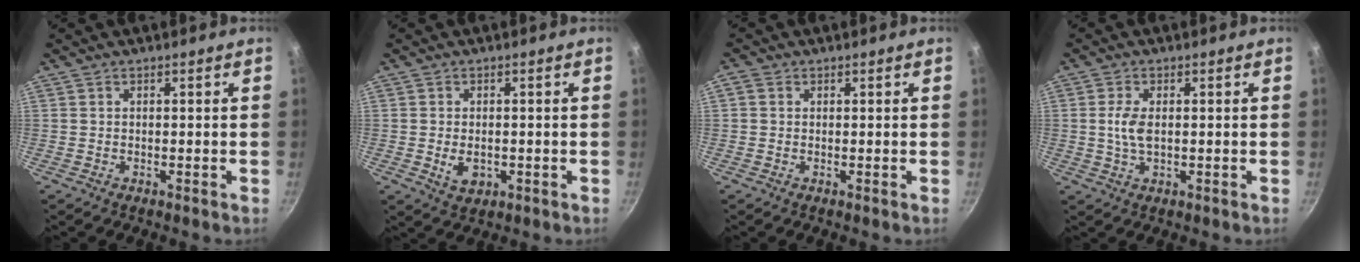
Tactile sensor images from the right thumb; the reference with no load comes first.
{"total": 4.2, "force": [-0.7, 2.8, 3.0], "torque": [-0.046, -0.003, -0.006]}
{"total": 1.3, "force": [0.3, 1.2, 0.5], "torque": [-0.011, 0.003, 0.001]}
{"total": 4.1, "force": [0.2, 2.0, 3.5], "torque": [-0.076, 0.001, 0.004]}